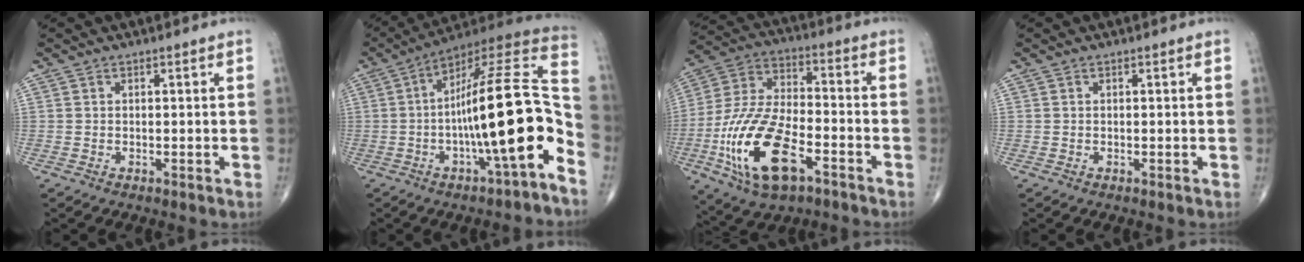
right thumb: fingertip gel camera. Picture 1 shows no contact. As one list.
[{"total": 20.8, "force": [-5.9, 4.1, 19.5], "torque": [-0.304, 0.066, -0.092]}, {"total": 20.3, "force": [-8.1, 9.4, 16.0], "torque": [-0.321, 0.029, -0.142]}, {"total": 0.0}]